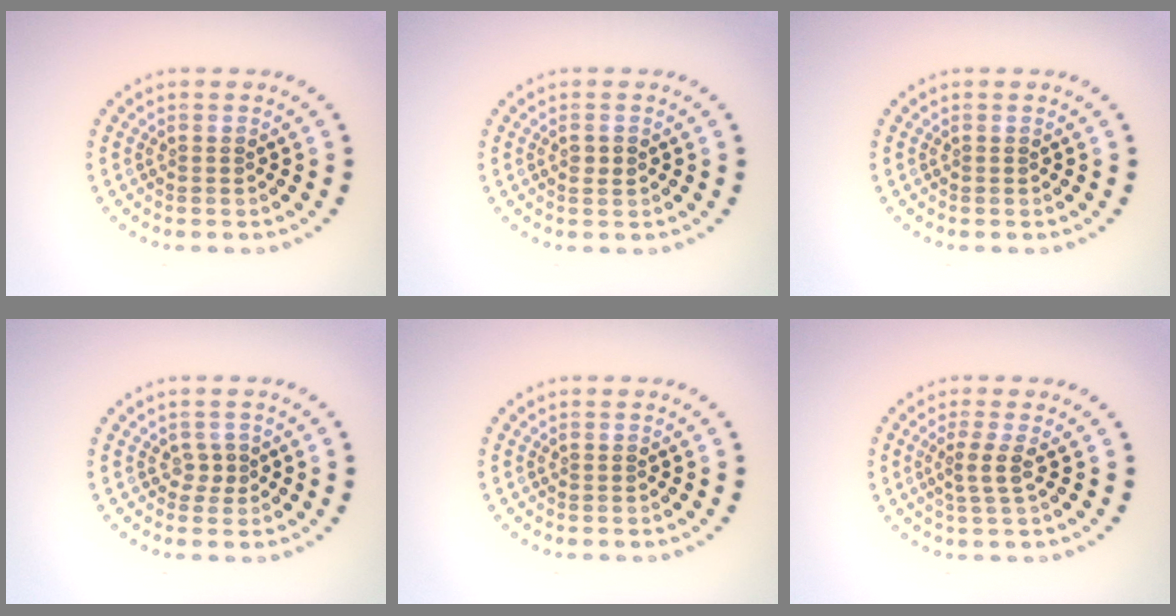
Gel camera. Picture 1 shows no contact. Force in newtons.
{"total": 1.0, "press": 1.0, "slide": 0.2}
{"total": 0.0}
{"total": 1.2, "press": 0.9, "slide": 0.8}
{"total": 0.0}
{"total": 2.0, "press": 1.5, "slide": 1.3}